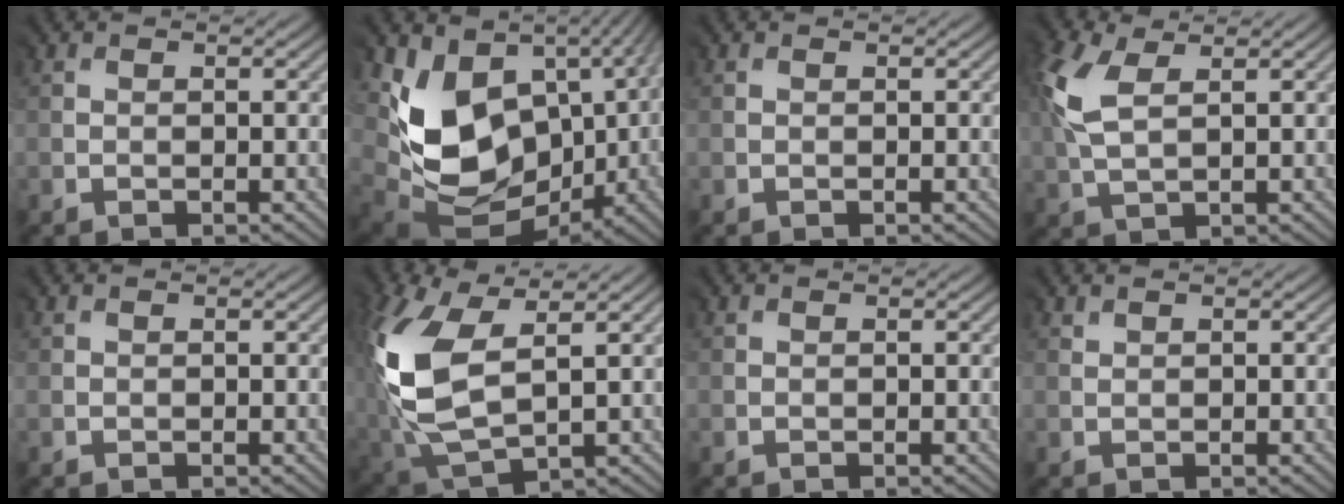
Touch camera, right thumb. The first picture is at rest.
{"total": 11.4, "force": [0.8, 8.7, 7.2], "torque": [-0.156, -0.038, 0.023]}
{"total": 0.0}
{"total": 7.2, "force": [2.8, 3.7, 5.6], "torque": [-0.180, 0.014, 0.051]}
{"total": 0.0}
{"total": 12.6, "force": [2.5, 7.1, 10.2], "torque": [-0.289, 0.000, 0.056]}
{"total": 0.0}
{"total": 1.2, "force": [1.1, 0.2, 0.3], "torque": [-0.008, 0.002, 0.022]}